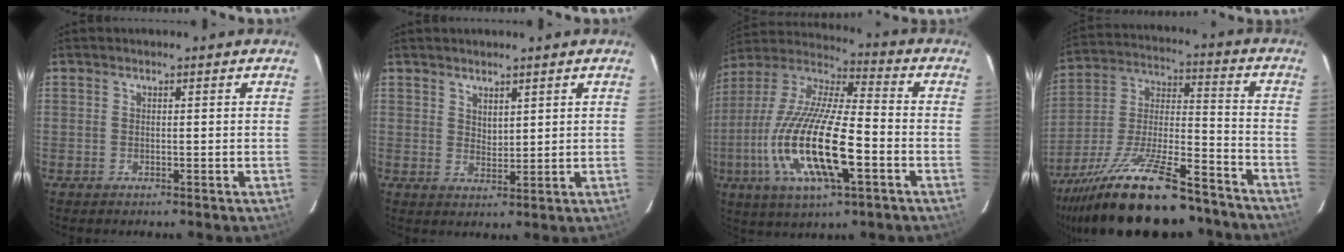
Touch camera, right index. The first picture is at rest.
{"total": 2.7, "force": [2.1, 1.3, 1.2], "torque": [-0.016, -0.002, 0.038]}
{"total": 21.7, "force": [-6.7, 5.8, 19.8], "torque": [-0.399, -0.028, -0.128]}
{"total": 26.8, "force": [-20.5, 7.3, 15.7], "torque": [-0.291, -0.026, -0.313]}